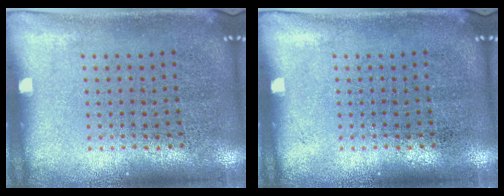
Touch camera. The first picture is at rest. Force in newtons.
{"total": 0.0}